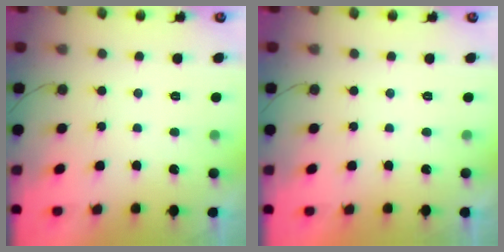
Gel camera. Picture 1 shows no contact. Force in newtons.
{"total": 1.9, "press": 1.9, "slide": 0.0}